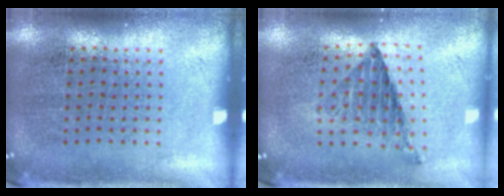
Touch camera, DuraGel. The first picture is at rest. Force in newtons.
{"total": 0.8, "press": 0.8, "slide": 0.1}